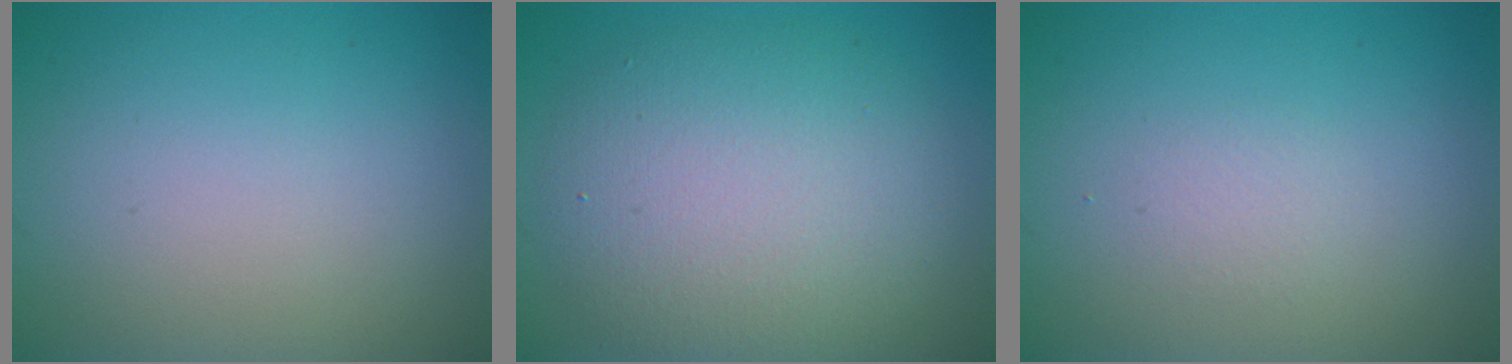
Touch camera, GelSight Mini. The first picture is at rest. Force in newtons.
{"total": 7.7, "press": 7.7, "slide": 0.7}
{"total": 1.0, "press": 1.0, "slide": 0.1}